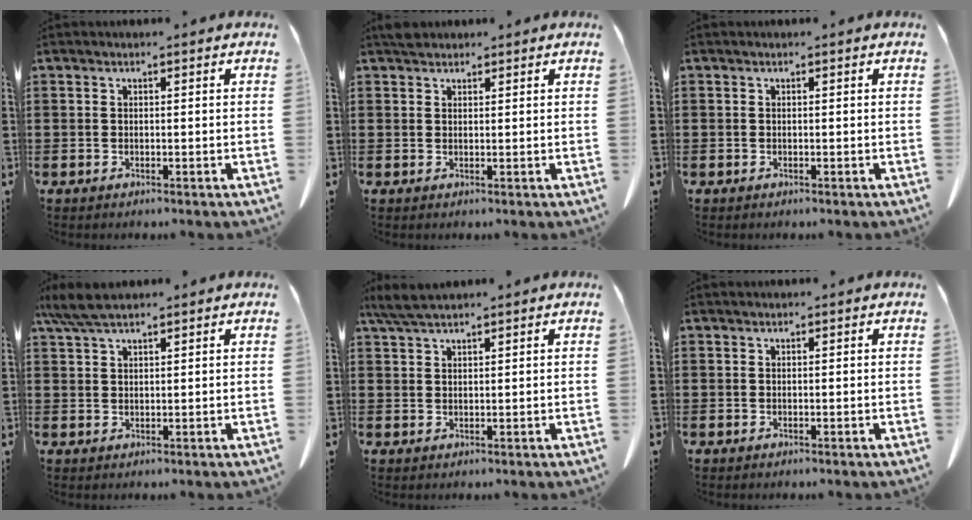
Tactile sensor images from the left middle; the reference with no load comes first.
{"total": 1.6, "force": [1.4, 0.7, 0.4], "torque": [-0.012, 0.004, 0.027]}
{"total": 0.0}
{"total": 4.7, "force": [3.6, 0.9, 2.9], "torque": [-0.066, 0.001, 0.067]}
{"total": 3.9, "force": [3.1, 0.7, 2.2], "torque": [-0.051, -0.001, 0.059]}
{"total": 0.0}